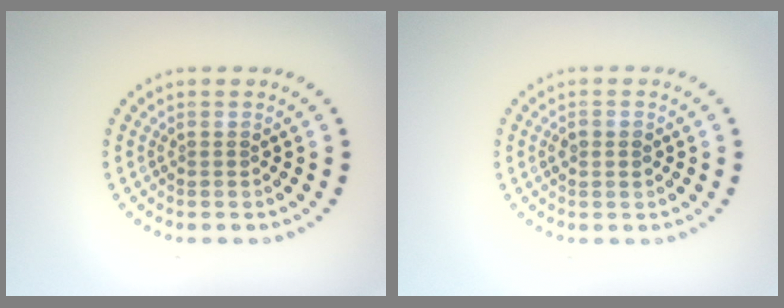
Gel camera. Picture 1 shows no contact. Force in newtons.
{"total": 0.9, "press": 0.9, "slide": 0.1}